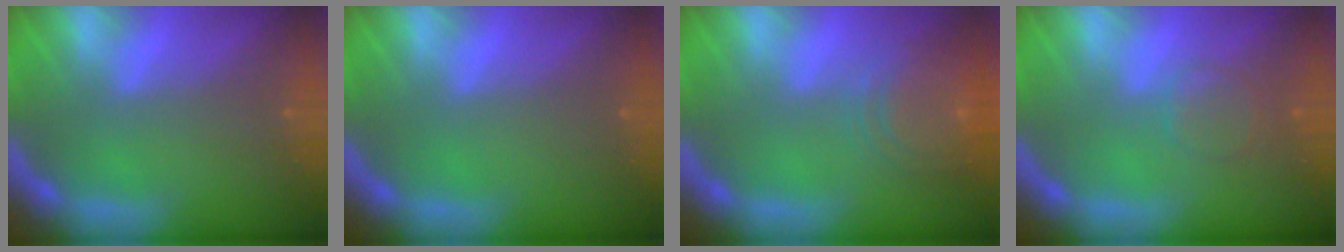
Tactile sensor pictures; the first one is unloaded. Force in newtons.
{"total": 0.0}
{"total": 6.9}
{"total": 2.9}